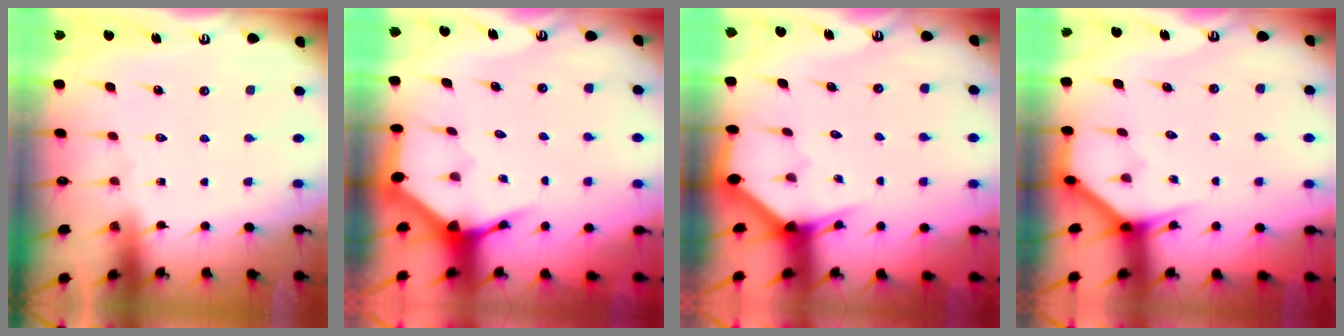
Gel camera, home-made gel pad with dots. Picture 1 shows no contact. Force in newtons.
{"total": 3.7, "press": 3.7, "slide": 0.5}
{"total": 2.9, "press": 2.9, "slide": 0.1}
{"total": 3.8, "press": 3.8, "slide": 0.3}